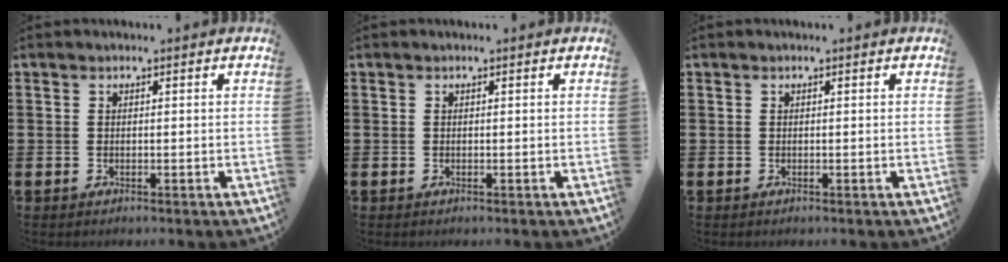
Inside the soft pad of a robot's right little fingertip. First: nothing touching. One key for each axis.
{"total": 0.0}
{"total": 0.0}